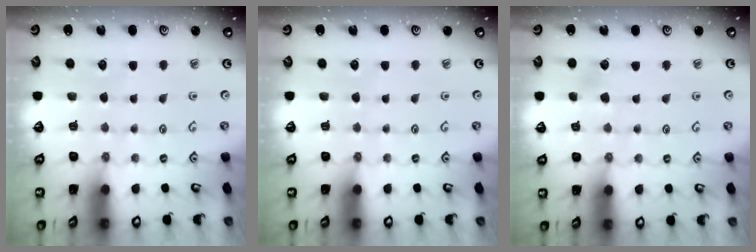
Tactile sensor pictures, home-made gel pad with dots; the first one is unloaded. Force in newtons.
{"total": 0.0}
{"total": 2.9, "press": 2.8, "slide": 0.3}